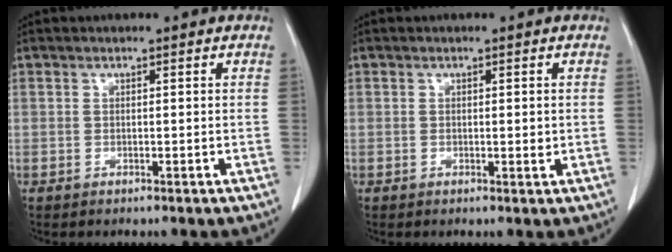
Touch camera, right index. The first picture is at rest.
{"total": 1.0, "force": [-0.1, 0.2, 1.0], "torque": [-0.014, -0.003, 0.000]}